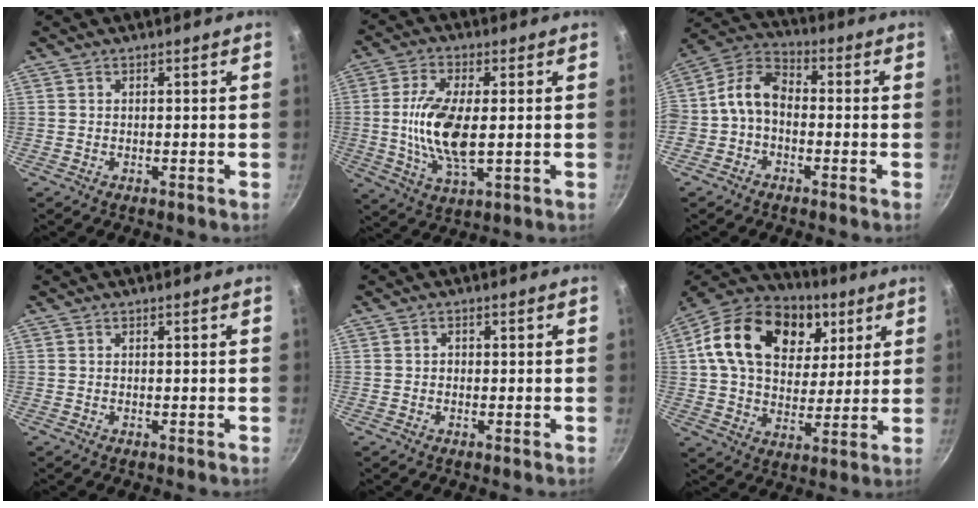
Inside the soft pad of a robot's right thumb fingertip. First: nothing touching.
{"total": 12.6, "force": [0.2, 5.6, 11.3], "torque": [-0.223, -0.005, 0.002]}
{"total": 9.1, "force": [-1.5, 6.7, 6.0], "torque": [-0.101, 0.042, -0.045]}
{"total": 0.0}
{"total": 1.0, "force": [0.0, 0.8, 0.5], "torque": [-0.007, 0.005, -0.001]}
{"total": 24.0, "force": [8.4, 16.7, 15.1], "torque": [-0.245, -0.004, 0.132]}